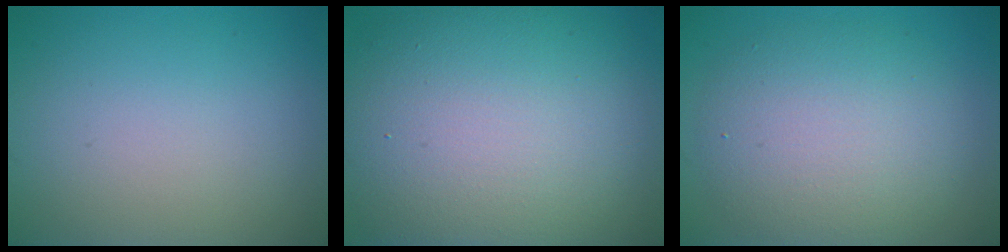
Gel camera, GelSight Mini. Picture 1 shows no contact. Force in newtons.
{"total": 14.9, "press": 14.8, "slide": 0.7}
{"total": 6.6, "press": 6.5, "slide": 0.7}